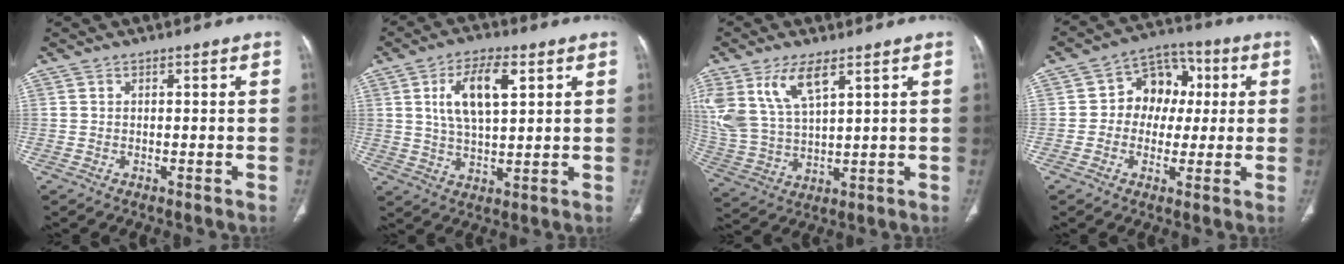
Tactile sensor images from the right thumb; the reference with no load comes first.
{"total": 10.7, "force": [3.6, 4.8, 8.9], "torque": [-0.156, -0.004, 0.066]}
{"total": 12.5, "force": [6.5, 5.6, 9.1], "torque": [-0.192, -0.018, 0.142]}
{"total": 10.8, "force": [1.0, 8.7, 6.3], "torque": [-0.048, 0.023, 0.004]}